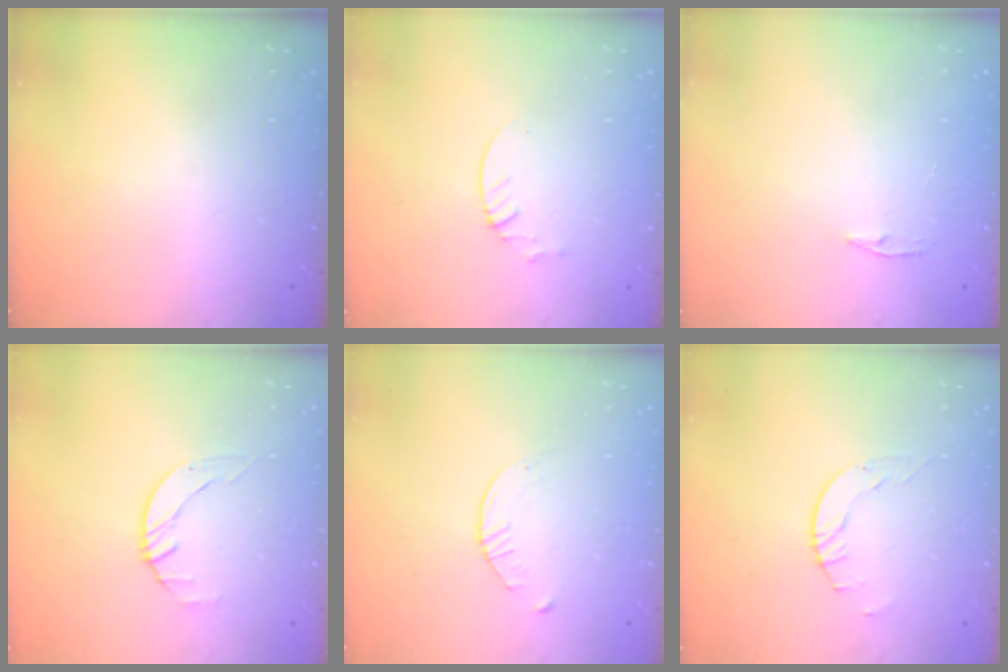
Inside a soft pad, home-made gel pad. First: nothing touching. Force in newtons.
{"total": 1.9, "press": 1.9, "slide": 0.2}
{"total": 3.8, "press": 3.7, "slide": 0.5}
{"total": 1.4, "press": 1.4, "slide": 0.2}
{"total": 2.0, "press": 2.0, "slide": 0.3}
{"total": 4.1, "press": 4.1, "slide": 0.2}